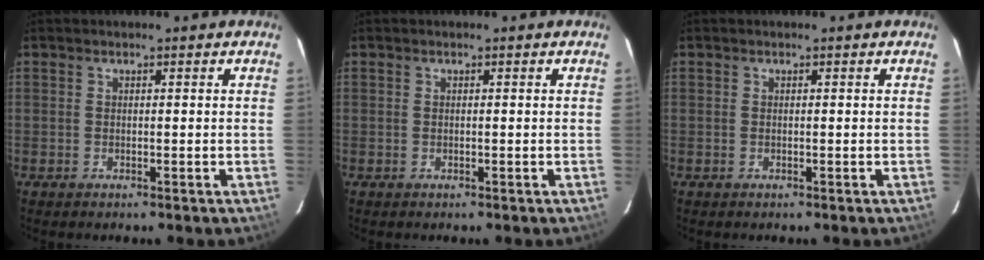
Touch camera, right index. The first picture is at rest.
{"total": 0.0}
{"total": 0.0}